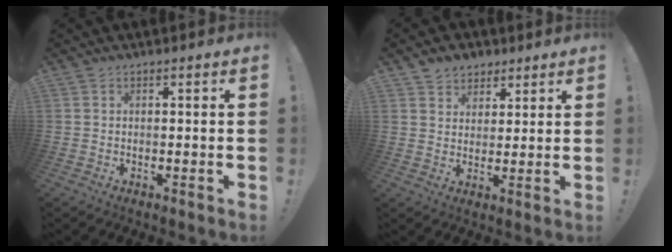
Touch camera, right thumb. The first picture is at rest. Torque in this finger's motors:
{"motor_torque": [0.04, 0.17, 0.09, 0.19, -0.01]}